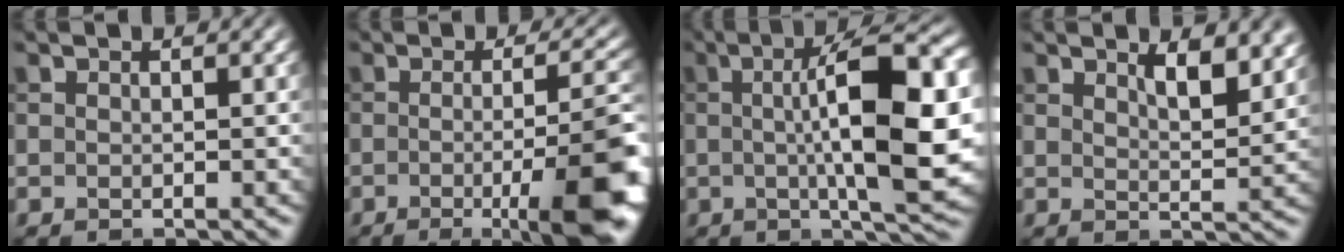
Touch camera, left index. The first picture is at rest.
{"total": 11.5, "force": [-3.2, 2.7, 10.7], "torque": [-0.123, -0.010, -0.040]}
{"total": 12.4, "force": [0.5, 3.3, 11.9], "torque": [-0.163, 0.006, 0.006]}
{"total": 4.0, "force": [2.4, 1.3, 2.8], "torque": [-0.045, -0.008, 0.042]}